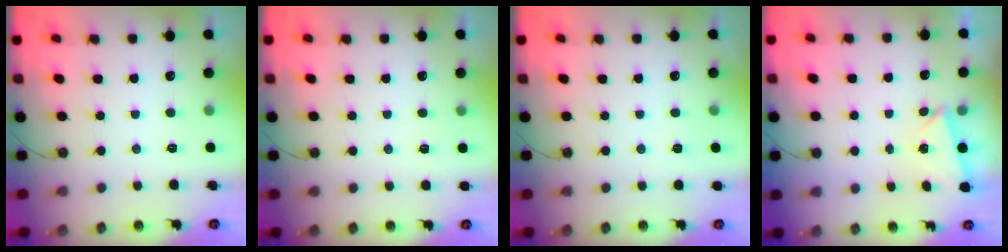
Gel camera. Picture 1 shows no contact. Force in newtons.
{"total": 2.5, "press": 2.4, "slide": 0.8}
{"total": 1.5, "press": 1.4, "slide": 0.4}
{"total": 1.9, "press": 1.4, "slide": 1.4}